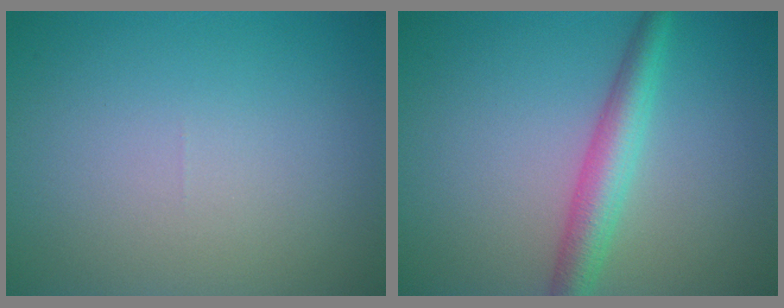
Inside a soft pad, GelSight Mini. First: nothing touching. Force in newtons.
{"total": 3.8, "press": 3.8, "slide": 0.1}